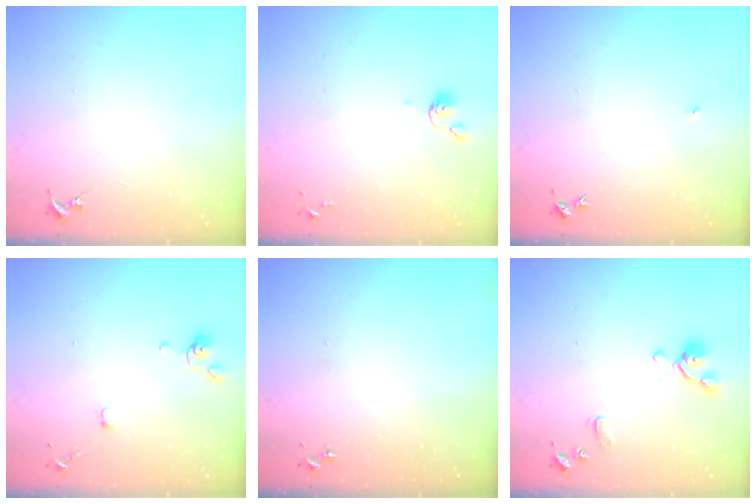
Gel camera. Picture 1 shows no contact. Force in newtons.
{"total": 4.6, "press": 4.5, "slide": 0.5}
{"total": 3.0, "press": 3.0, "slide": 0.4}
{"total": 3.6, "press": 3.5, "slide": 0.7}
{"total": 0.0}
{"total": 11.3, "press": 11.2, "slide": 1.3}